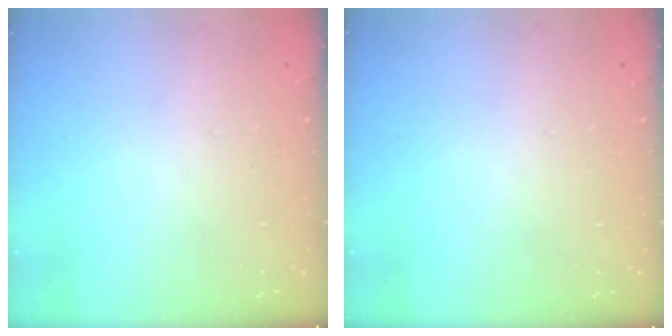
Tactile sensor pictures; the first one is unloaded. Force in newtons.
{"total": 0.0}